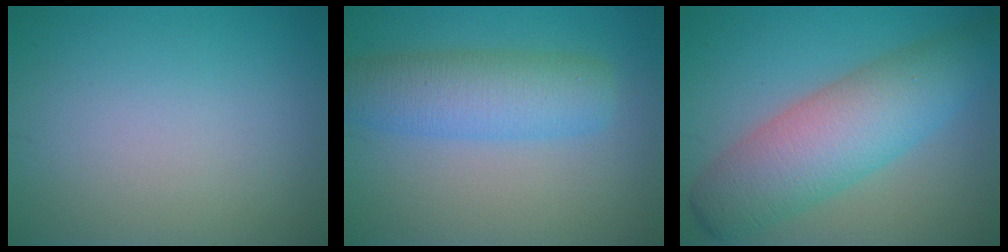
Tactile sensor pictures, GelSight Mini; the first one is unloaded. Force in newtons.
{"total": 5.6, "press": 5.6, "slide": 0.1}
{"total": 8.2, "press": 8.2, "slide": 0.1}